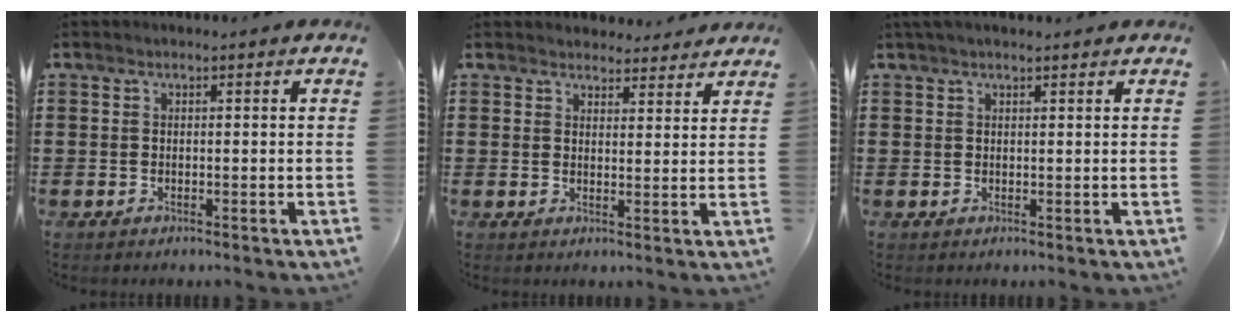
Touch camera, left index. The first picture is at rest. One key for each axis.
{"total": 3.3, "fx": 3.2, "fy": 0.8, "fz": 0.2, "tx": -0.004, "ty": -0.014, "tz": 0.060}
{"total": 1.3, "fx": 1.0, "fy": 0.1, "fz": 0.7, "tx": -0.016, "ty": 0.001, "tz": 0.019}